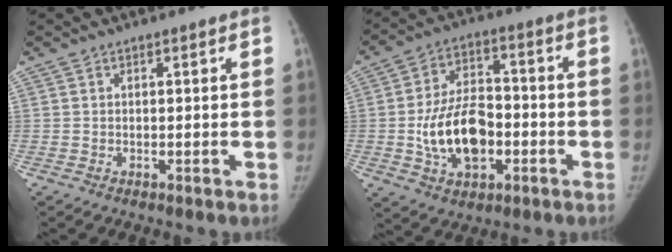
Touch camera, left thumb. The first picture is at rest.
{"total": 14.6, "force": [-3.2, 9.2, 10.9], "torque": [-0.167, 0.024, -0.052]}